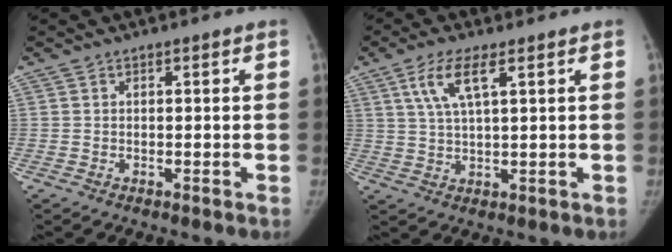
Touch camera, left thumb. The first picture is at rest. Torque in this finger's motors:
{"motor_torque": [0.05, 0.14, 0.26, 0.29, 0.20]}